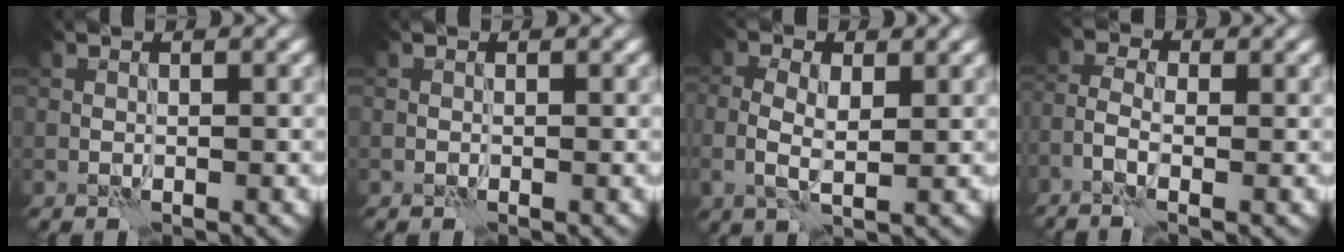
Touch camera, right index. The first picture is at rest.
{"total": 0.0}
{"total": 3.2, "force": [0.3, 1.6, 2.8], "torque": [-0.063, 0.002, 0.003]}
{"total": 3.5, "force": [-1.5, 1.4, 2.8], "torque": [-0.073, 0.000, -0.031]}